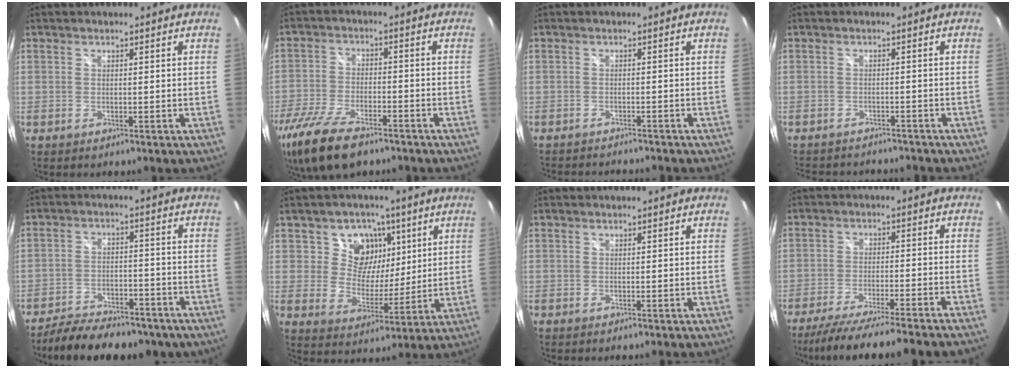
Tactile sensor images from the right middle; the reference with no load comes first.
{"total": 14.5, "force": [-10.3, 5.5, 8.6], "torque": [-0.204, -0.041, -0.192]}
{"total": 5.8, "force": [-5.5, 0.6, 1.7], "torque": [-0.043, -0.016, -0.083]}
{"total": 9.2, "force": [-8.3, 2.7, 3.0], "torque": [-0.072, -0.017, -0.117]}
{"total": 16.3, "force": [-12.9, 6.1, 7.9], "torque": [-0.159, -0.013, -0.179]}
{"total": 9.9, "force": [4.5, 8.2, 3.3], "torque": [-0.059, -0.008, 0.072]}
{"total": 0.0}
{"total": 15.2, "force": [-13.3, -1.0, 7.2], "torque": [-0.136, -0.030, -0.203]}